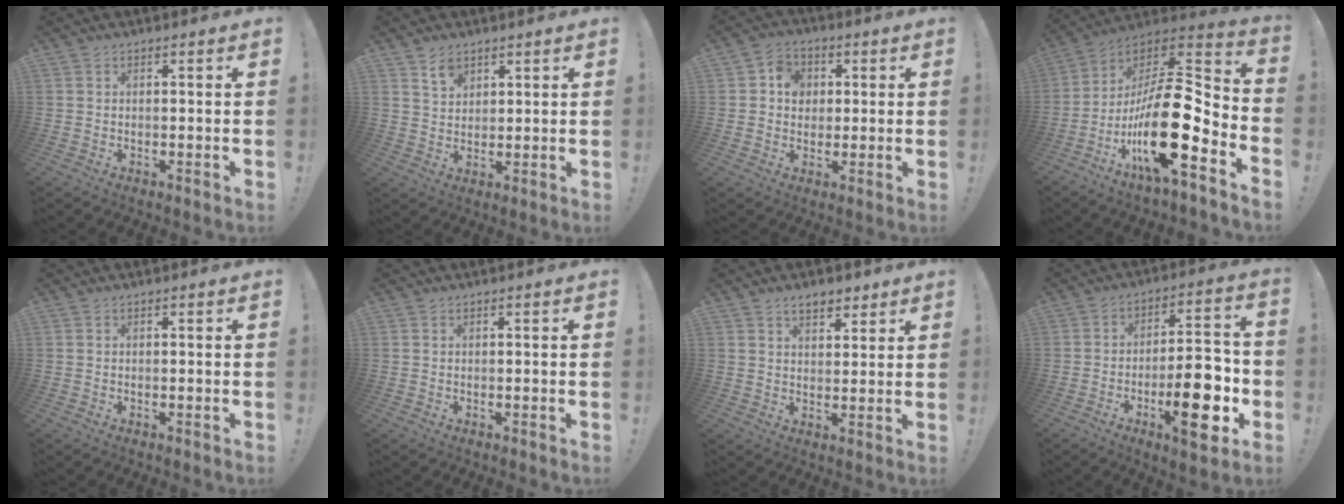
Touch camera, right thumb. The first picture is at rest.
{"total": 4.8, "force": [3.5, 2.8, 1.7], "torque": [-0.018, -0.021, 0.063]}
{"total": 7.1, "force": [1.0, 6.6, 2.6], "torque": [-0.041, 0.003, 0.022]}
{"total": 23.5, "force": [-7.6, 7.3, 21.0], "torque": [-0.371, 0.020, -0.131]}
{"total": 0.0}
{"total": 0.0}
{"total": 5.6, "force": [3.9, 3.1, 2.5], "torque": [-0.025, -0.018, 0.068]}
{"total": 17.1, "force": [-5.8, 5.7, 15.0], "torque": [-0.206, 0.021, -0.087]}